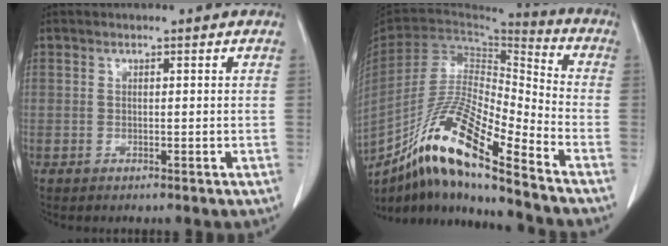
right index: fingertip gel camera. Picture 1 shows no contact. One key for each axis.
{"total": 17.3, "fx": -12.4, "fy": 1.3, "fz": 12.0, "tx": -0.224, "ty": -0.008, "tz": -0.226}